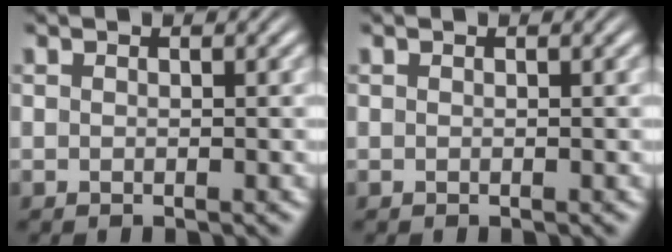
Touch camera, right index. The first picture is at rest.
{"total": 0.0}